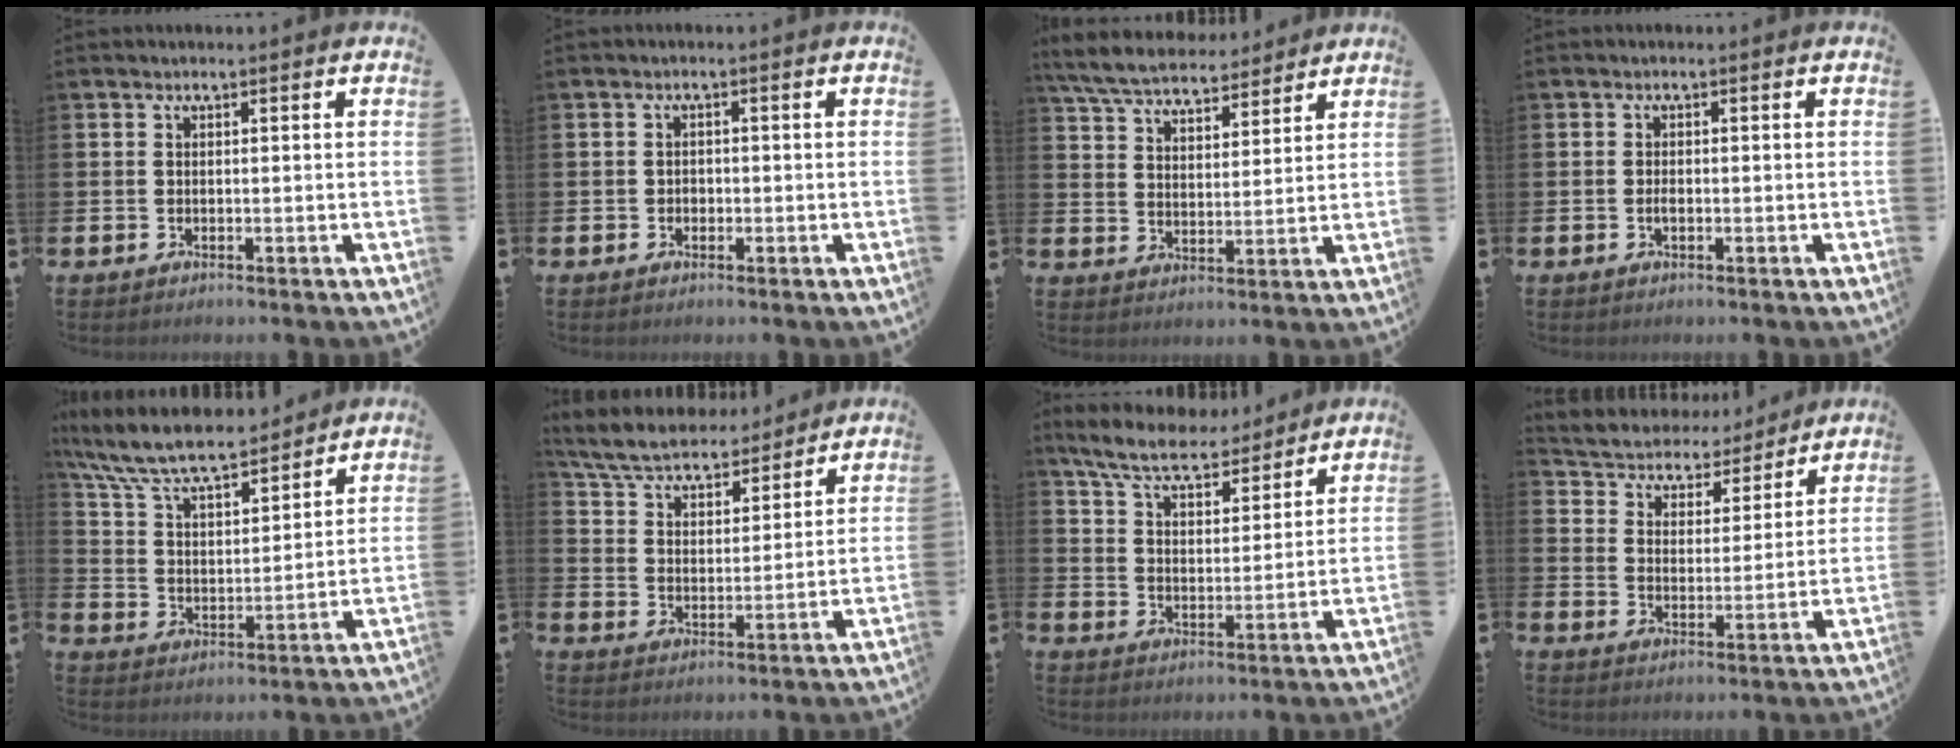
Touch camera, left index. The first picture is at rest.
{"total": 1.0, "force": [-0.4, 0.9, 0.2], "torque": [-0.006, 0.005, -0.009]}
{"total": 6.6, "force": [6.2, 1.5, 1.6], "torque": [-0.060, -0.025, 0.113]}
{"total": 0.9, "force": [-0.3, 0.4, 0.8], "torque": [-0.015, -0.001, -0.006]}
{"total": 9.2, "force": [8.4, 1.9, 3.3], "torque": [-0.104, -0.049, 0.147]}
{"total": 6.5, "force": [6.2, 1.5, 1.4], "torque": [-0.063, -0.039, 0.108]}
{"total": 7.6, "force": [7.0, 1.6, 2.6], "torque": [-0.084, -0.033, 0.124]}
{"total": 5.1, "force": [4.8, 1.9, 0.0], "torque": [-0.030, -0.044, 0.078]}